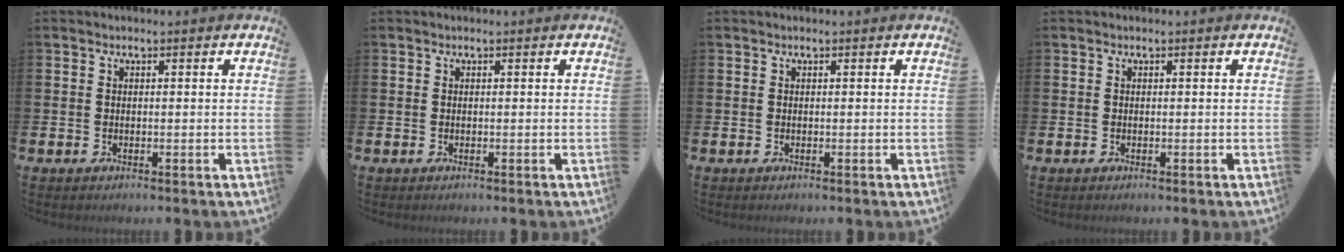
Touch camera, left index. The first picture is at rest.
{"total": 0.0}
{"total": 0.0}
{"total": 0.0}